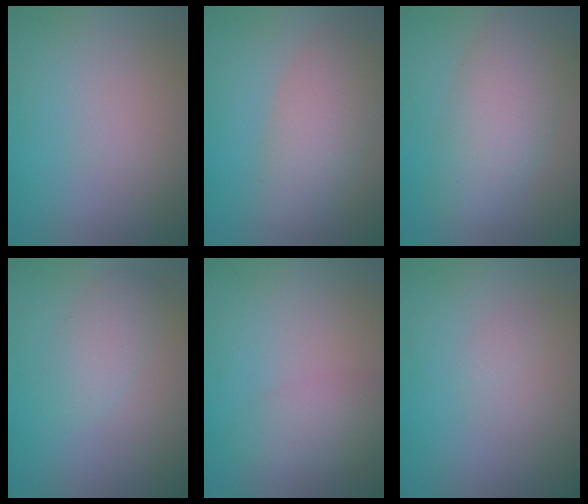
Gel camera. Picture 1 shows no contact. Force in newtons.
{"total": 4.7, "press": 4.7, "slide": 0.3}
{"total": 6.5, "press": 6.5, "slide": 0.3}
{"total": 2.5, "press": 2.5, "slide": 0.1}
{"total": 2.4, "press": 2.4, "slide": 0.1}
{"total": 0.5, "press": 0.5, "slide": 0.0}